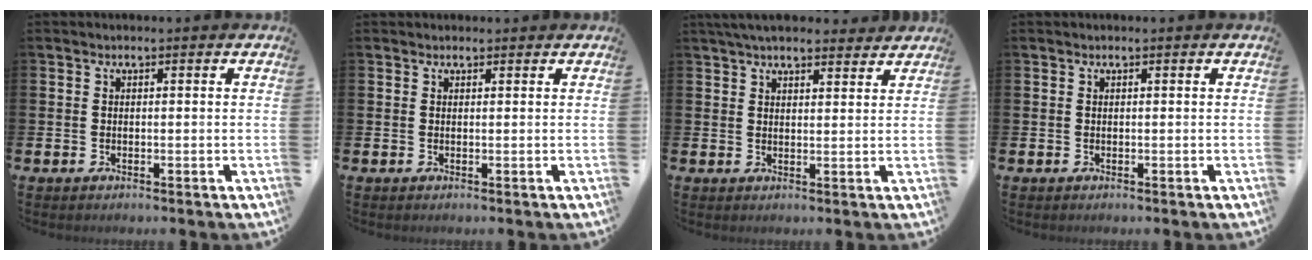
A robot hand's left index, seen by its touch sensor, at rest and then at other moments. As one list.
[{"total": 0.5, "force": [0.5, 0.2, 0.0], "torque": [0.008, -0.002, 0.007]}, {"total": 4.4, "force": [4.1, 0.9, 1.3], "torque": [-0.030, -0.012, 0.076]}, {"total": 0.0}]